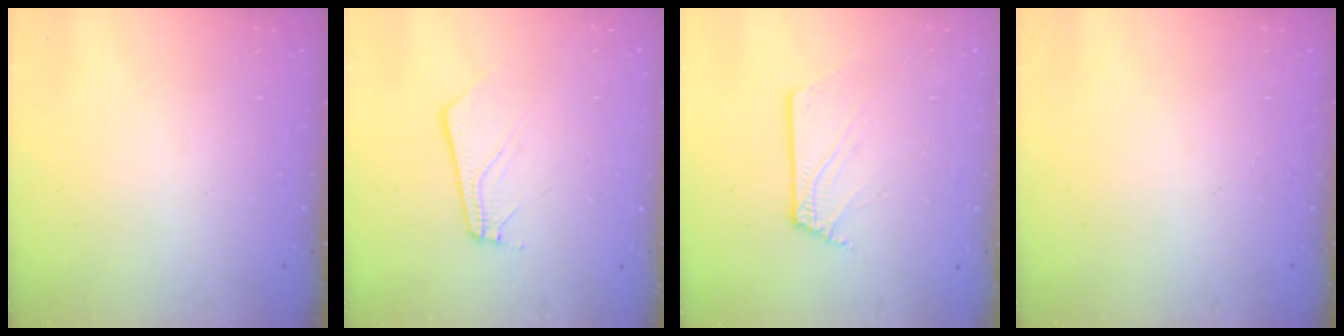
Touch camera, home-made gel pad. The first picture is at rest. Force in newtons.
{"total": 3.7, "press": 3.7, "slide": 0.2}
{"total": 2.6, "press": 2.6, "slide": 0.3}
{"total": 0.0}